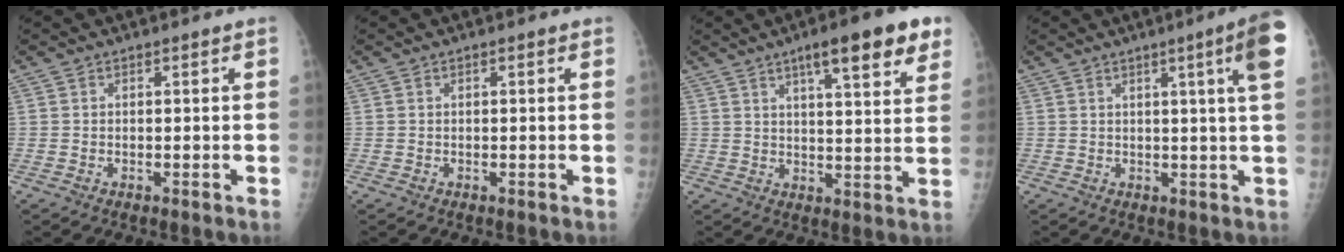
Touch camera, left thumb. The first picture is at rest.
{"total": 0.0}
{"total": 13.7, "force": [8.0, 2.9, 10.7], "torque": [-0.128, -0.027, 0.111]}
{"total": 8.2, "force": [3.2, -0.5, 7.5], "torque": [-0.095, -0.009, 0.036]}